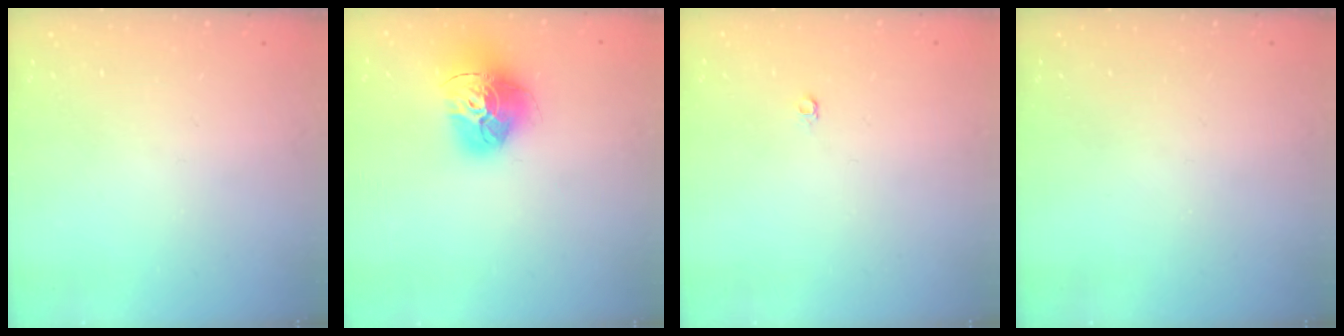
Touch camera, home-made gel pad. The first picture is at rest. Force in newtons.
{"total": 17.4, "press": 17.3, "slide": 1.7}
{"total": 3.3, "press": 3.3, "slide": 0.3}
{"total": 0.0}